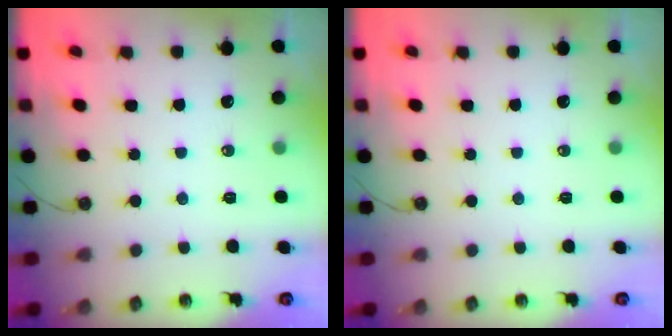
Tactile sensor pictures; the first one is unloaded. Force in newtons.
{"total": 0.0}